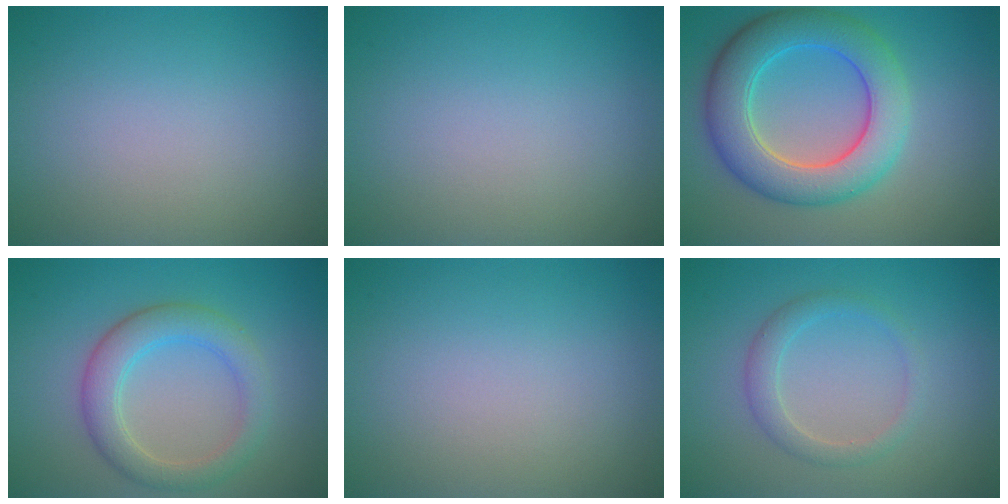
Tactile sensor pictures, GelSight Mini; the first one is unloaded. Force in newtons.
{"total": 0.0}
{"total": 7.8, "press": 7.8, "slide": 0.4}
{"total": 4.2, "press": 4.2, "slide": 0.3}
{"total": 0.0}
{"total": 2.2, "press": 2.2, "slide": 0.2}